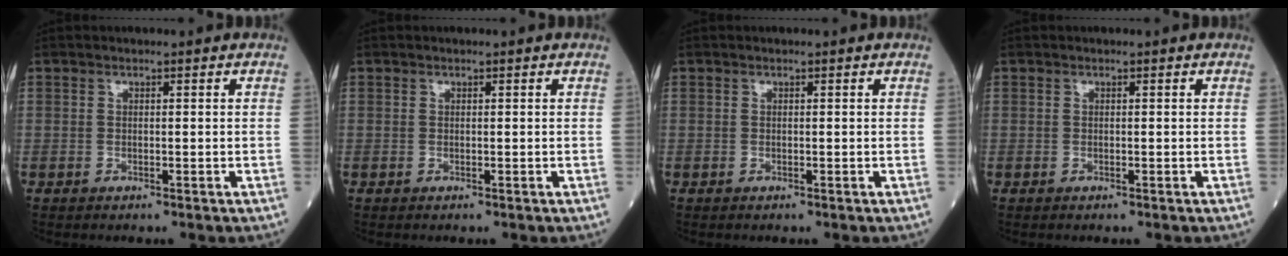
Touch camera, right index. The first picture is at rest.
{"total": 0.0}
{"total": 0.0}
{"total": 0.0}